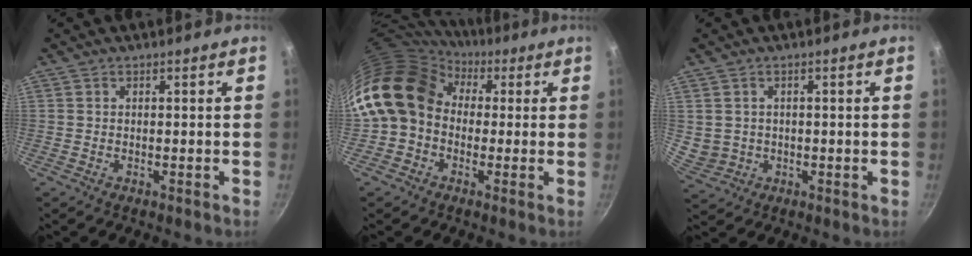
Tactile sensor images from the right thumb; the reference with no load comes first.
{"total": 15.0, "force": [1.6, 12.2, 8.5], "torque": [-0.140, 0.031, 0.009]}
{"total": 3.9, "force": [0.3, 3.6, 1.5], "torque": [-0.022, 0.002, 0.019]}